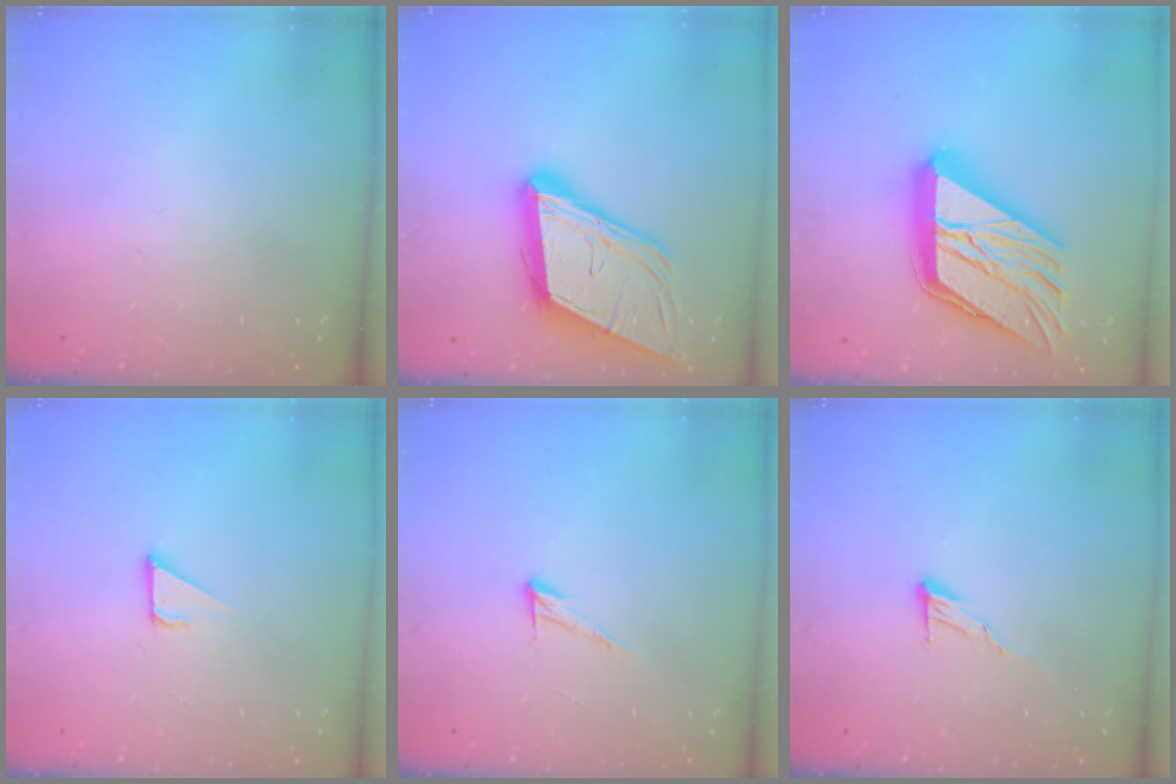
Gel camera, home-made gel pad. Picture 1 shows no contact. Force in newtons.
{"total": 16.6, "press": 16.1, "slide": 4.0}
{"total": 28.7, "press": 28.6, "slide": 3.0}
{"total": 3.2, "press": 3.2, "slide": 0.1}
{"total": 5.9, "press": 5.9, "slide": 0.3}
{"total": 6.9, "press": 6.8, "slide": 0.4}